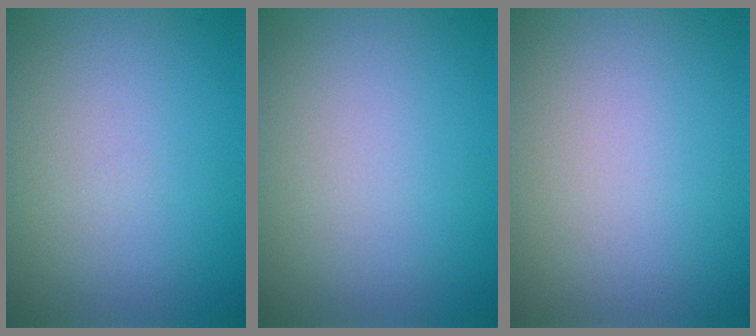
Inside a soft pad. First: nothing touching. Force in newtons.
{"total": 0.0}
{"total": 0.0}